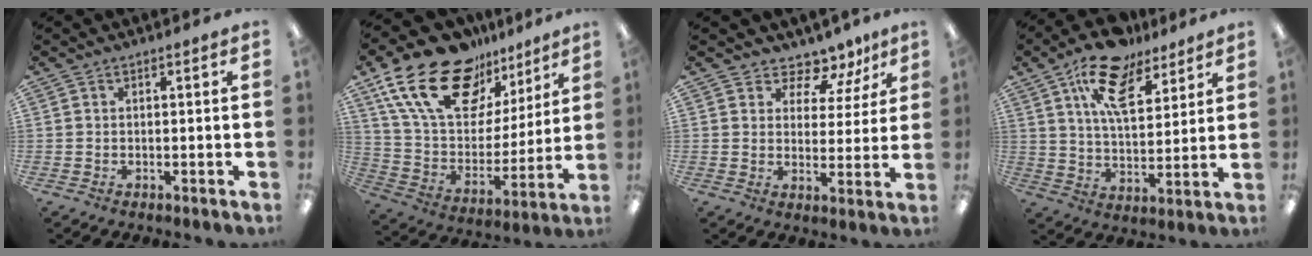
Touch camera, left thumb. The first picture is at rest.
{"total": 22.9, "force": [14.3, 12.8, 12.5], "torque": [-0.227, -0.068, 0.261]}
{"total": 7.7, "force": [6.3, 3.9, 2.1], "torque": [-0.034, -0.051, 0.114]}
{"total": 15.1, "force": [9.6, 7.1, 9.2], "torque": [-0.153, -0.036, 0.169]}